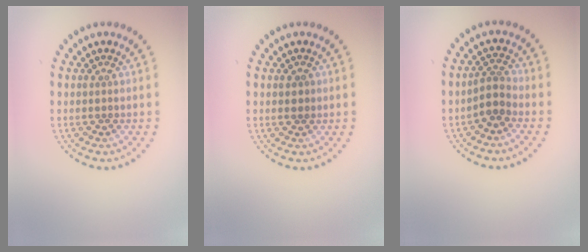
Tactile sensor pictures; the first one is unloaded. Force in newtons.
{"total": 1.0, "press": 1.0, "slide": 0.1}
{"total": 2.2, "press": 1.8, "slide": 1.3}